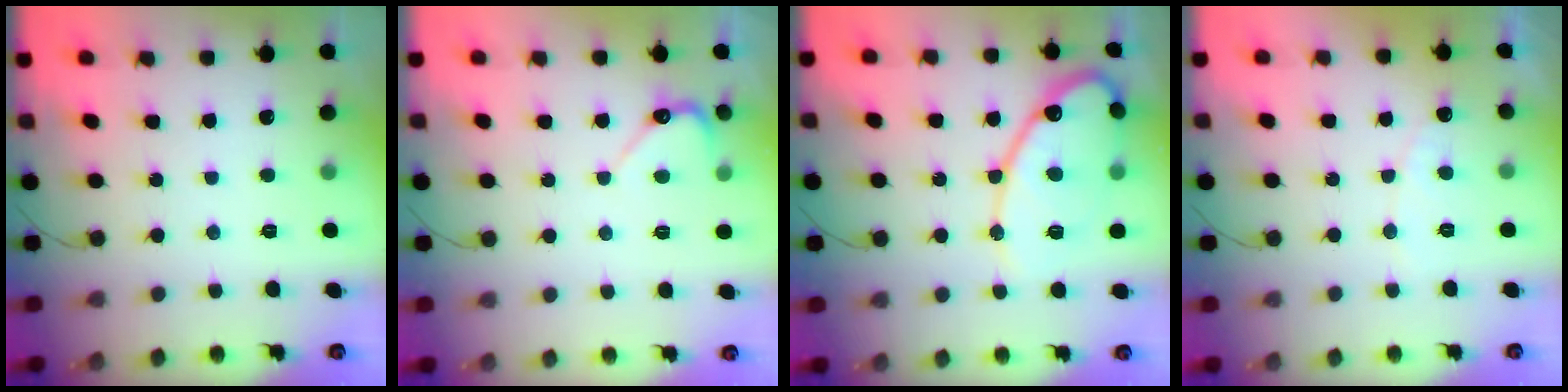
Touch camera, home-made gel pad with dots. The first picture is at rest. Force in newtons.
{"total": 4.2, "press": 4.2, "slide": 0.4}
{"total": 15.4, "press": 15.4, "slide": 1.1}
{"total": 5.7, "press": 5.7, "slide": 0.3}